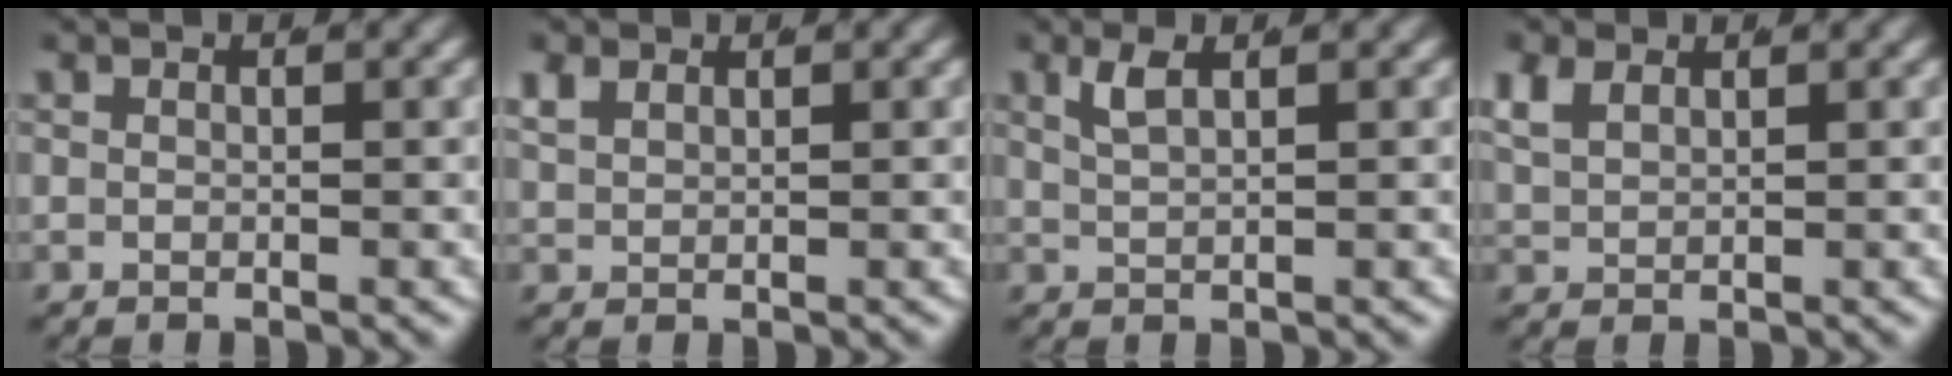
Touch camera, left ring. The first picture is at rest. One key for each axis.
{"total": 1.5, "fx": 1.3, "fy": 0.4, "fz": 0.5, "tx": -0.019, "ty": -0.005, "tz": 0.038}
{"total": 1.7, "fx": 1.1, "fy": -0.3, "fz": 1.2, "tx": -0.027, "ty": -0.003, "tz": 0.030}
{"total": 2.2, "fx": 1.6, "fy": 1.0, "fz": 1.0, "tx": -0.036, "ty": -0.006, "tz": 0.045}